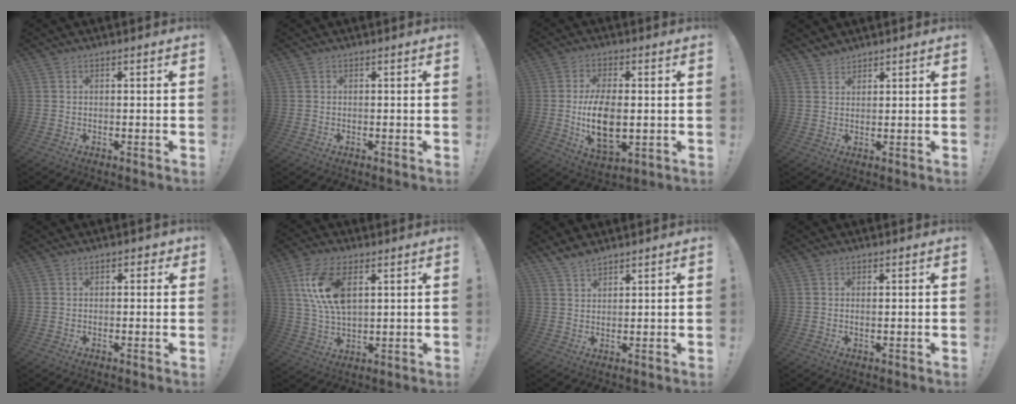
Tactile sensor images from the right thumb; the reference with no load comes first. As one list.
[{"total": 0.0}, {"total": 12.9, "force": [-0.8, 6.9, 10.8], "torque": [-0.203, -0.010, -0.015]}, {"total": 2.7, "force": [2.5, 1.0, 0.4], "torque": [-0.002, -0.018, 0.048]}, {"total": 1.6, "force": [0.5, 1.4, 0.8], "torque": [0.001, -0.003, 0.006]}, {"total": 12.4, "force": [4.5, 6.3, 9.7], "torque": [-0.199, -0.011, 0.081]}, {"total": 4.3, "force": [3.8, 1.5, 1.4], "torque": [-0.025, -0.022, 0.073]}, {"total": 1.1, "force": [0.6, 0.1, 0.9], "torque": [-0.010, -0.004, 0.008]}]